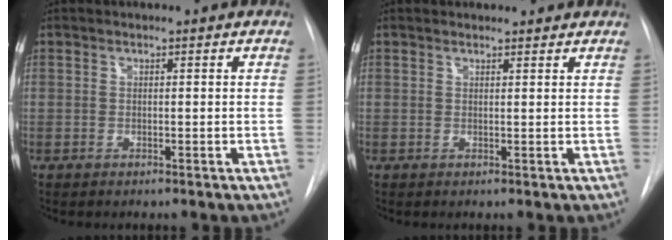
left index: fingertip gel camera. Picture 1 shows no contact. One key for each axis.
{"total": 1.9, "fx": 1.8, "fy": 0.6, "fz": 0.3, "tx": -0.006, "ty": 0.006, "tz": 0.017}